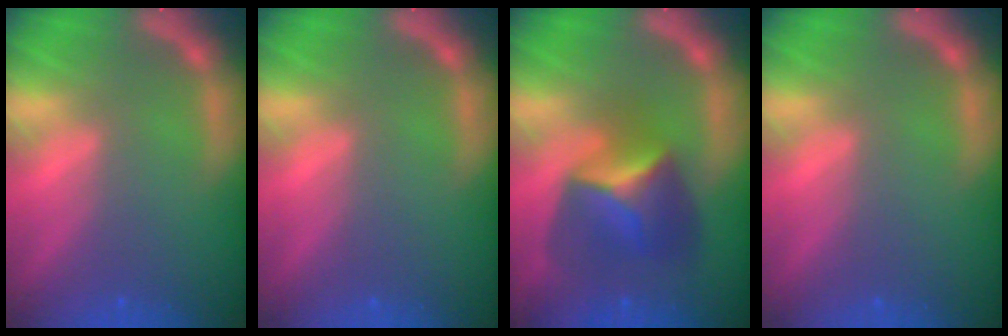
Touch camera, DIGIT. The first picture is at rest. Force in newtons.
{"total": 0.0}
{"total": 6.4}
{"total": 0.0}